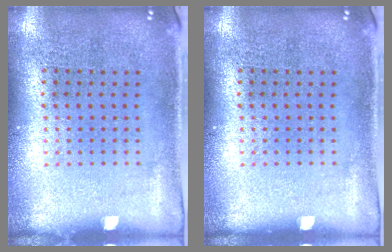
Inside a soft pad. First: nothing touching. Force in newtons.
{"total": 0.0}